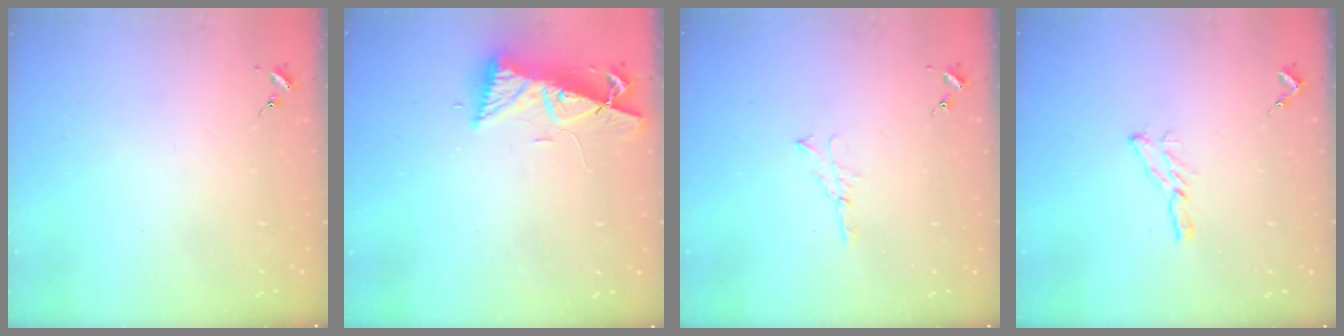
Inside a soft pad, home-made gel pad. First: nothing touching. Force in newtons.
{"total": 8.5, "press": 8.4, "slide": 0.9}
{"total": 3.9, "press": 3.9, "slide": 0.4}
{"total": 5.9, "press": 5.9, "slide": 0.5}